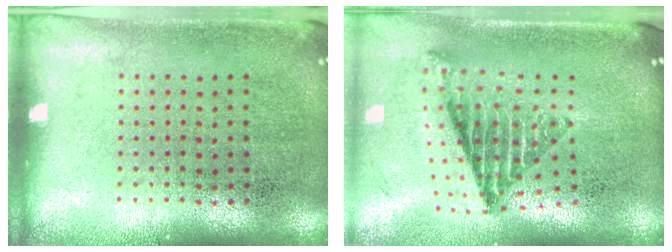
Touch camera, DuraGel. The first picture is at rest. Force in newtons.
{"total": 1.5, "press": 1.3, "slide": 0.9}